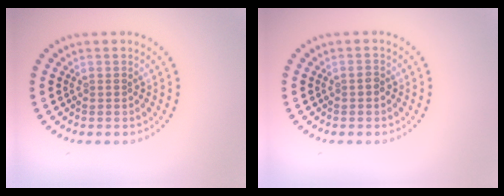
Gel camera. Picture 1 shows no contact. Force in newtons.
{"total": 0.7, "press": 0.7, "slide": 0.1}